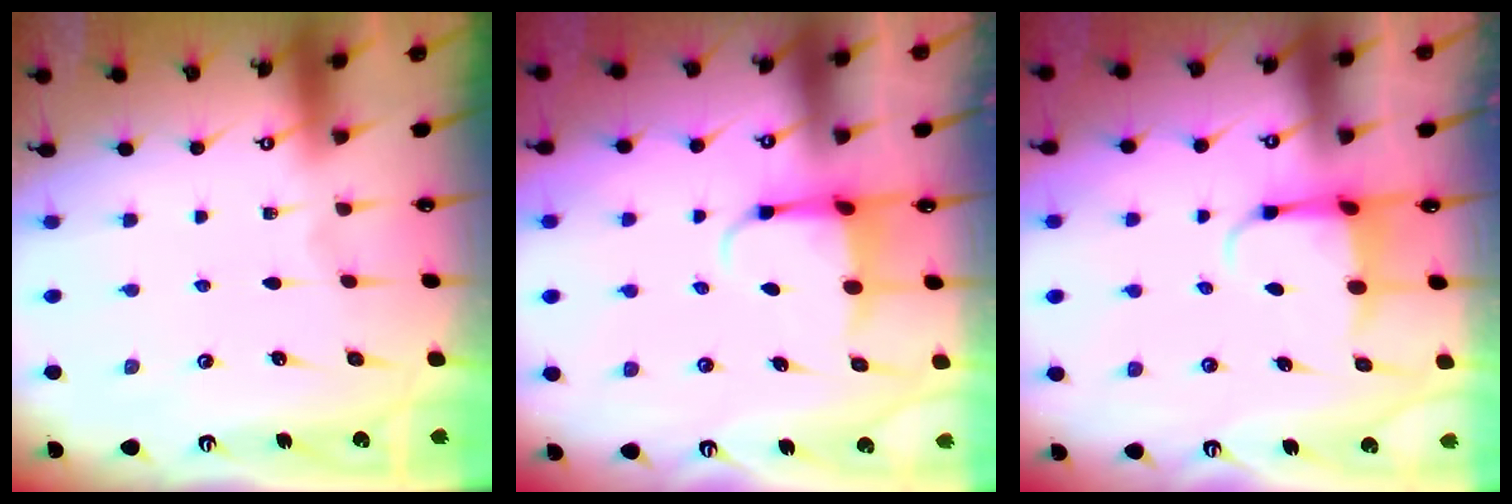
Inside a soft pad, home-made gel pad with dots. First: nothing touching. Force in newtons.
{"total": 3.9, "press": 3.7, "slide": 1.0}
{"total": 3.9, "press": 3.7, "slide": 1.0}